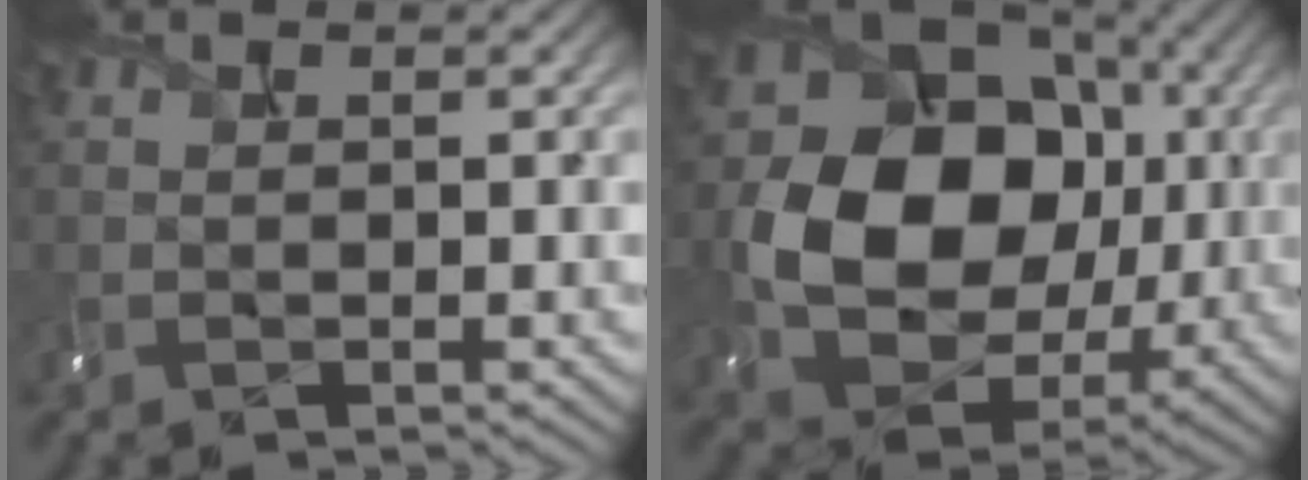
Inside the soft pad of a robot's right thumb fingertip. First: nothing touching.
{"total": 14.3, "force": [-0.3, 11.6, 8.3], "torque": [-0.149, -0.020, 0.006]}